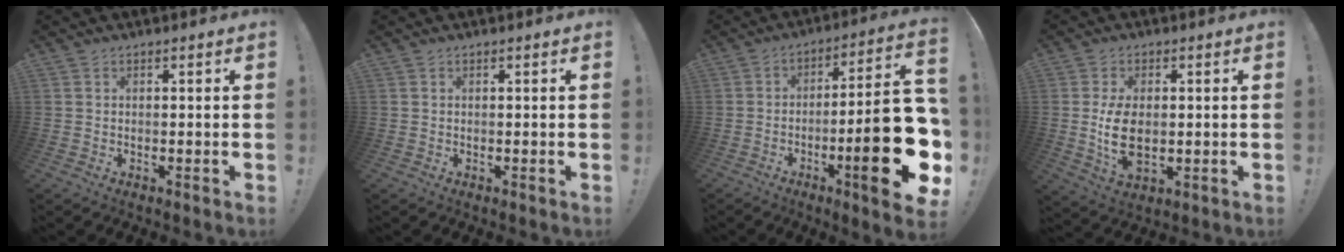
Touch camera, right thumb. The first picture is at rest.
{"total": 0.0}
{"total": 24.8, "force": [-6.9, 5.8, 23.1], "torque": [-0.334, 0.030, -0.099]}
{"total": 9.8, "force": [-0.3, 5.7, 8.0], "torque": [-0.145, -0.015, -0.007]}